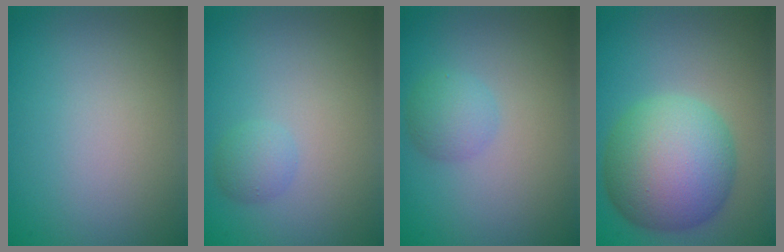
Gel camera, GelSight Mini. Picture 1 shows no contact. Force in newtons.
{"total": 1.5, "press": 1.5, "slide": 0.1}
{"total": 2.1, "press": 2.1, "slide": 0.0}
{"total": 9.9, "press": 9.9, "slide": 0.3}